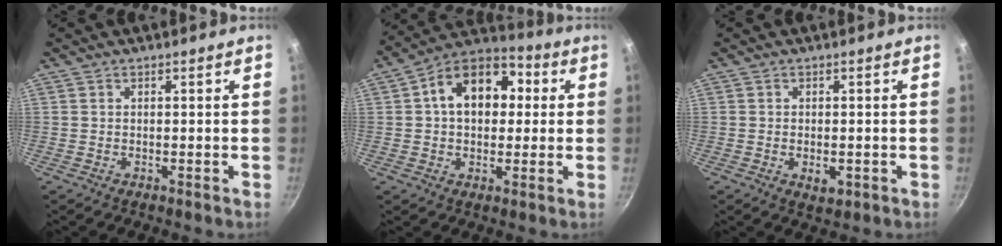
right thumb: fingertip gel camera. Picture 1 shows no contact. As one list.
[{"total": 15.1, "force": [2.5, 10.6, 10.4], "torque": [-0.120, 0.029, 0.019]}, {"total": 3.1, "force": [-0.8, 1.8, 2.4], "torque": [-0.033, -0.003, -0.009]}]